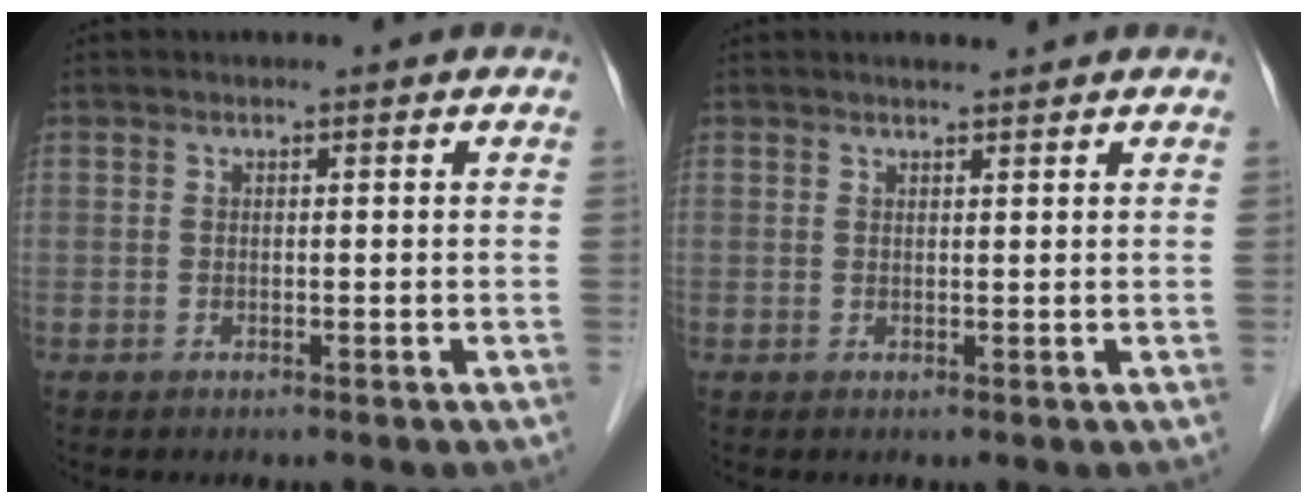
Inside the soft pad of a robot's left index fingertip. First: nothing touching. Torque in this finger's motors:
{"motor_torque": [0.17, -0.21, 0.05, 0.01]}